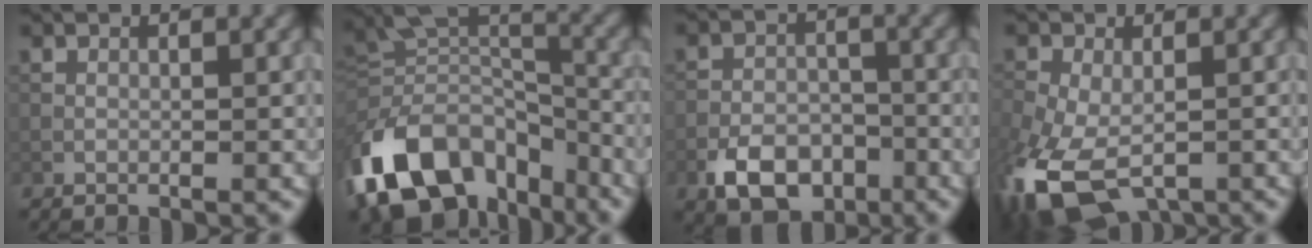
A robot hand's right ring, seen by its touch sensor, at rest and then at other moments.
{"total": 15.5, "force": [-7.5, 9.6, 9.5], "torque": [-0.207, 0.010, -0.136]}
{"total": 5.7, "force": [-3.1, 3.6, 3.2], "torque": [-0.054, -0.006, -0.057]}
{"total": 11.9, "force": [-4.8, 6.8, 8.5], "torque": [-0.213, -0.046, -0.079]}